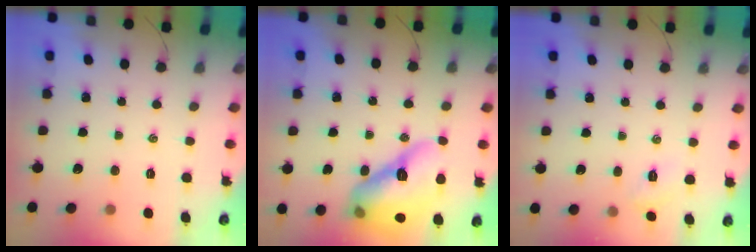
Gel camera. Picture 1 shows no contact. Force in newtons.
{"total": 19.7, "press": 18.9, "slide": 5.7}
{"total": 2.7, "press": 2.6, "slide": 0.8}